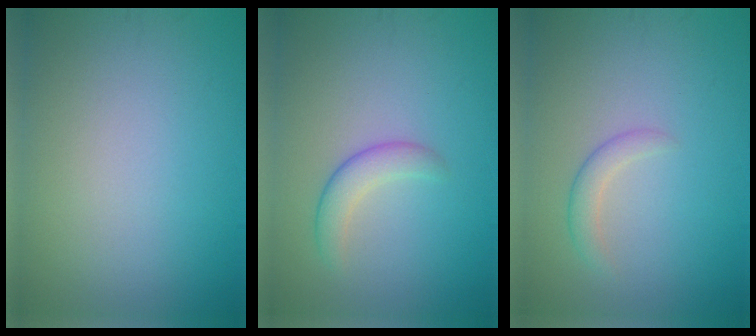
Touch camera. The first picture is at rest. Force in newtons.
{"total": 2.4, "press": 2.4, "slide": 0.1}
{"total": 1.7, "press": 1.7, "slide": 0.1}